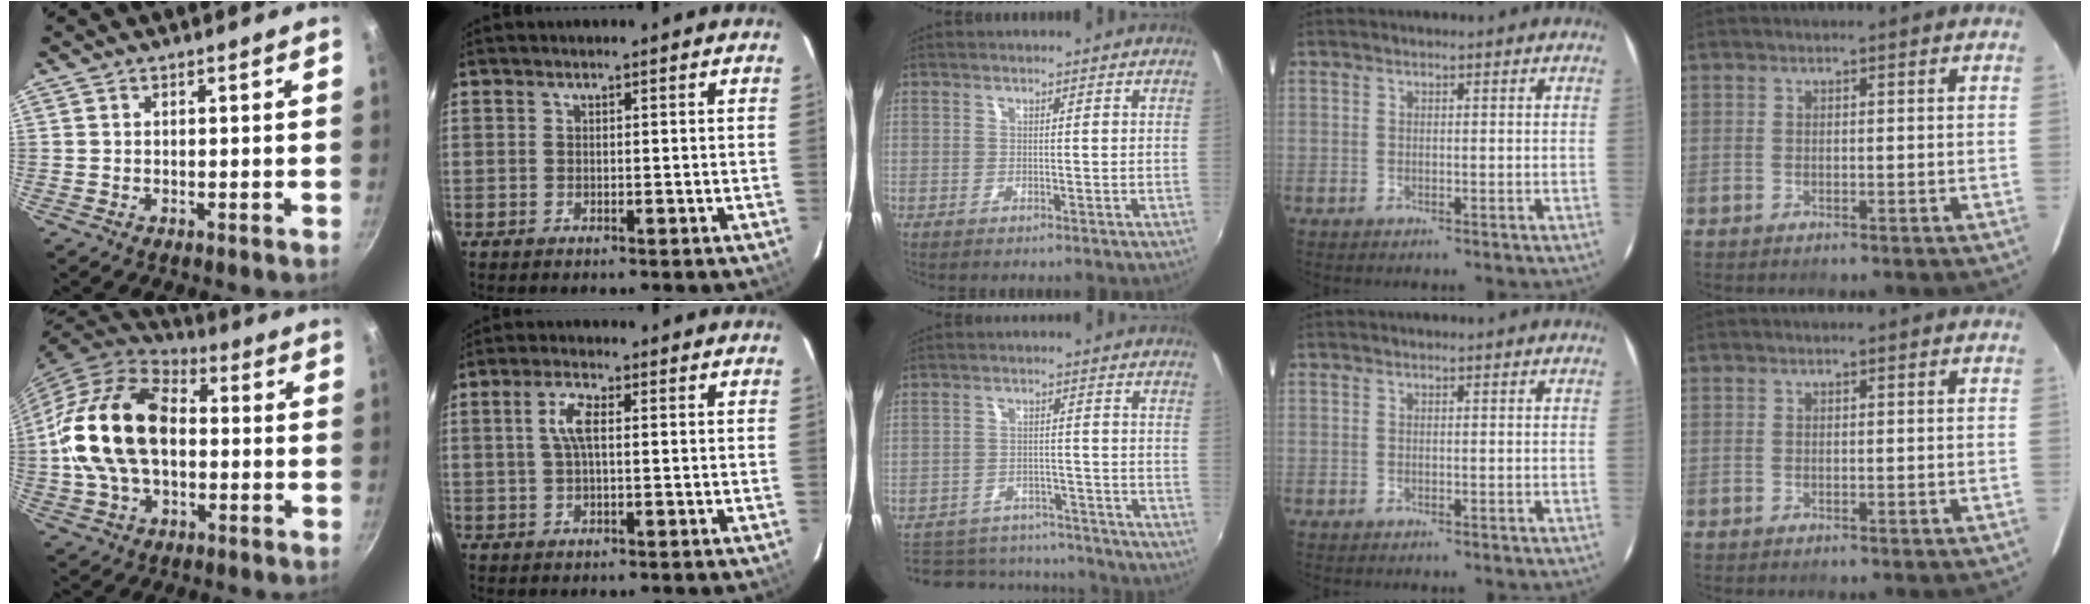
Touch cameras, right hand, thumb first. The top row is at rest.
{"thumb": {"total": 21.2, "force": [-0.2, 13.9, 16.0], "torque": [-0.289, 0.036, -0.012]}, "index": {"total": 4.3, "force": [0.7, 1.4, 4.0], "torque": [-0.081, 0.008, 0.014]}, "middle": {"total": 18.7, "force": [-15.4, 8.3, 6.5], "torque": [-0.157, 0.022, -0.193]}}